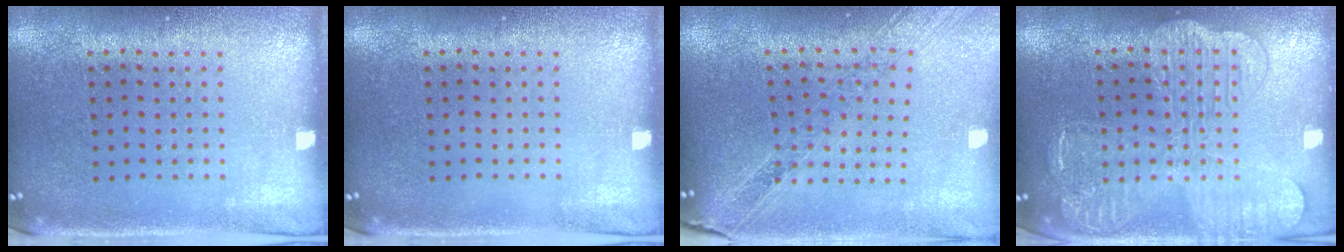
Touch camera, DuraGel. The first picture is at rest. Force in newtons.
{"total": 0.0}
{"total": 1.1, "press": 1.1, "slide": 0.3}
{"total": 3.9, "press": 3.9, "slide": 0.5}